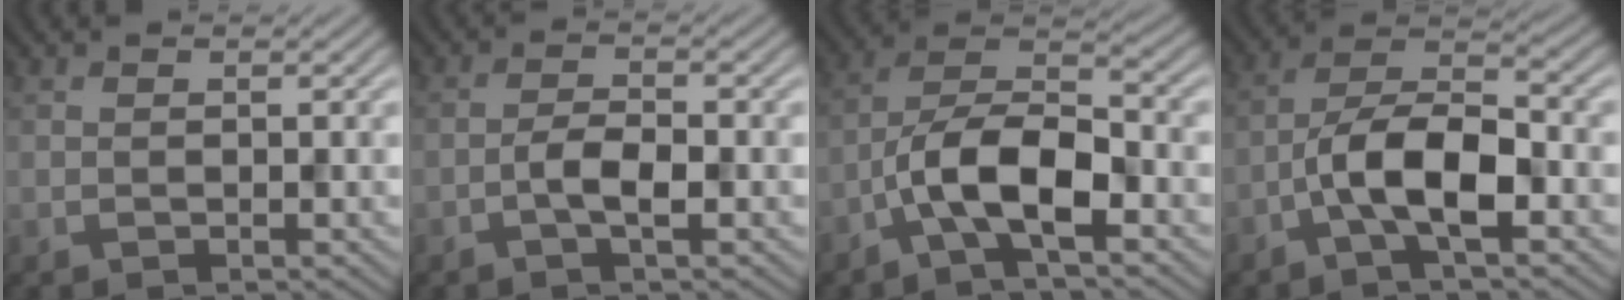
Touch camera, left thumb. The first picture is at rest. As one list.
[{"total": 3.1, "force": [-1.3, 0.9, 2.7], "torque": [-0.054, 0.006, -0.031]}, {"total": 8.7, "force": [-3.9, 3.2, 7.1], "torque": [-0.130, 0.014, -0.087]}, {"total": 8.1, "force": [-3.2, 2.8, 6.9], "torque": [-0.126, 0.016, -0.071]}]